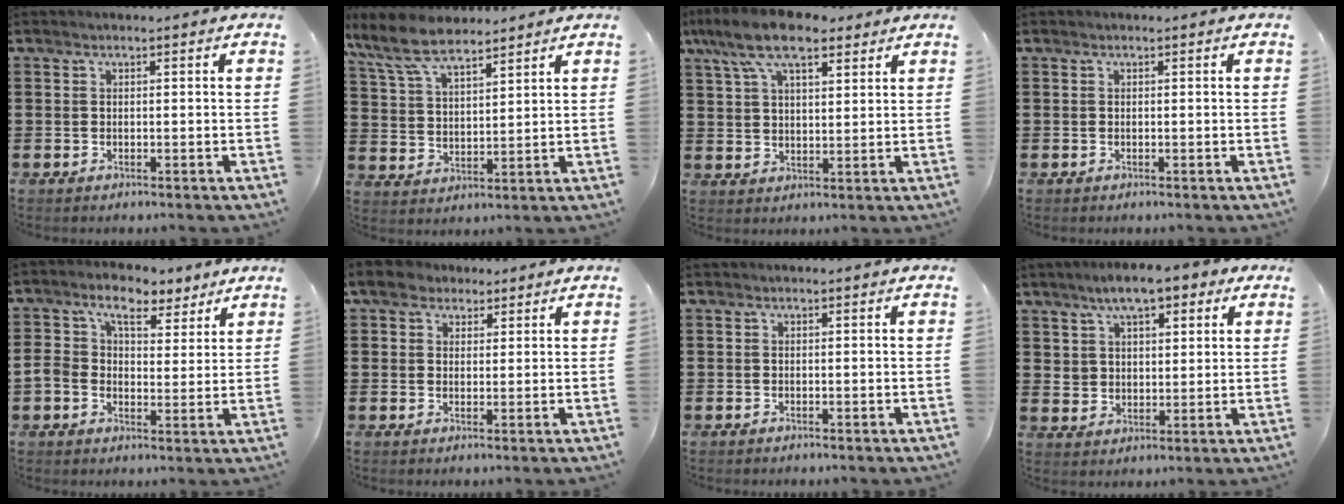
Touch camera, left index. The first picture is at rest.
{"total": 8.5, "force": [7.0, 2.5, 4.1], "torque": [-0.104, -0.015, 0.130]}
{"total": 10.5, "force": [7.2, 3.9, 6.7], "torque": [-0.149, 0.001, 0.133]}
{"total": 0.0}
{"total": 6.6, "force": [4.0, 3.9, 3.5], "torque": [-0.083, 0.002, 0.070]}
{"total": 5.0, "force": [3.2, 3.1, 2.1], "torque": [-0.048, 0.011, 0.059]}
{"total": 0.0}
{"total": 7.5, "force": [5.6, 3.3, 3.7], "torque": [-0.085, 0.000, 0.099]}